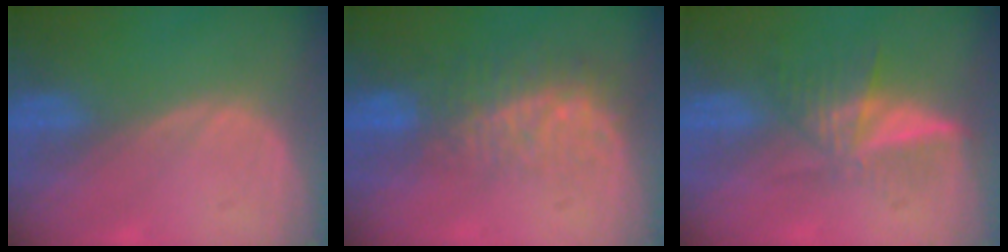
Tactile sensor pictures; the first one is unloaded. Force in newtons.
{"total": 8.3, "press": 7.3, "slide": 3.9}
{"total": 6.1, "press": 5.3, "slide": 3.0}